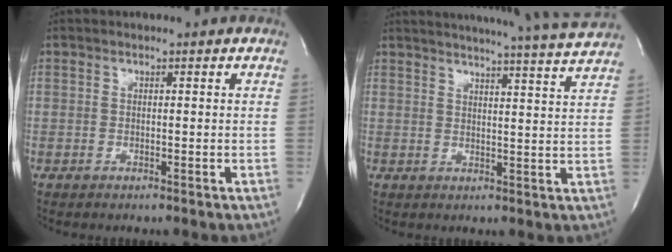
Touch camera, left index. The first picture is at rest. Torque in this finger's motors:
{"motor_torque": [0.38, -0.37, 0.18, 0.08]}